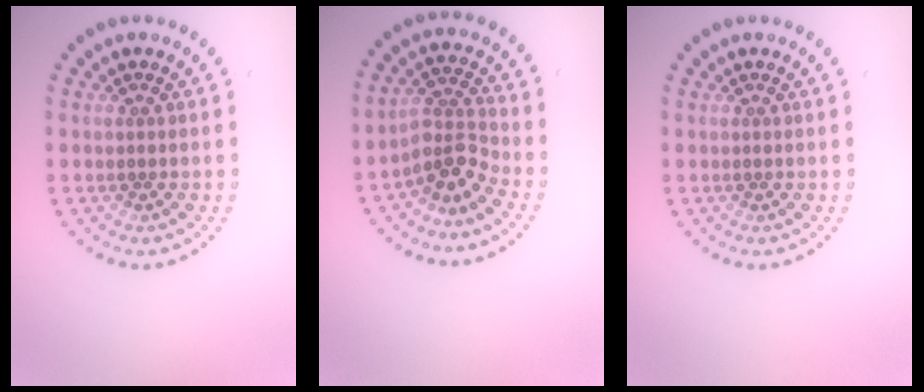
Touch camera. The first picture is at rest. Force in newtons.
{"total": 3.2, "press": 2.2, "slide": 2.3}
{"total": 0.0}